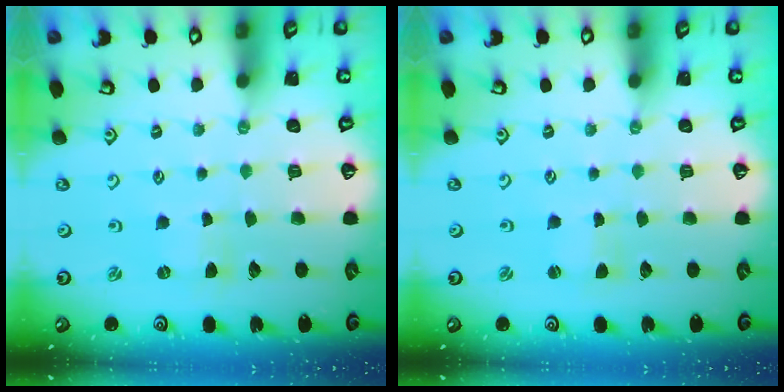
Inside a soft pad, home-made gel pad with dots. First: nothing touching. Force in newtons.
{"total": 0.9, "press": 0.9, "slide": 0.0}